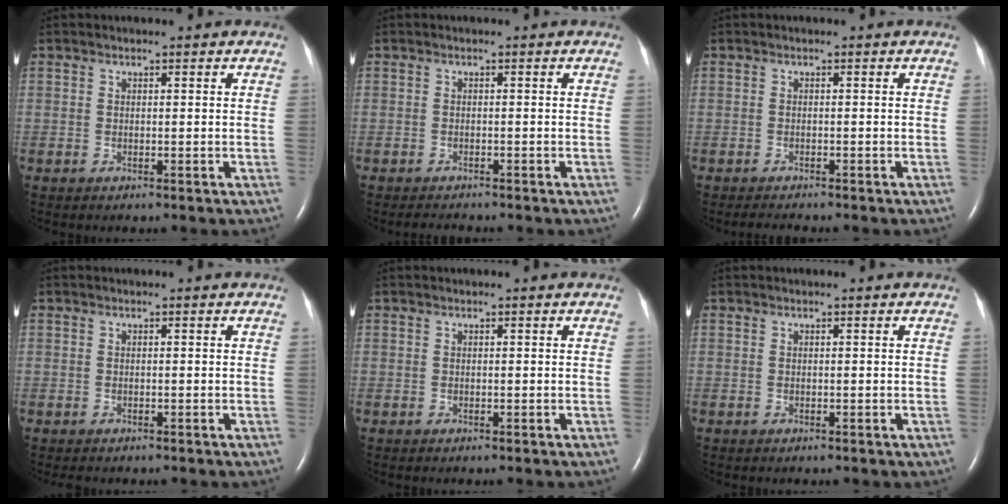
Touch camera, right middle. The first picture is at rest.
{"total": 2.0, "force": [-1.9, 0.2, 0.6], "torque": [-0.015, -0.007, -0.022]}
{"total": 1.9, "force": [-1.8, 0.0, 0.6], "torque": [-0.015, -0.007, -0.024]}
{"total": 1.0, "force": [-0.9, 0.3, 0.4], "torque": [-0.009, -0.003, -0.008]}
{"total": 0.0}
{"total": 0.0}